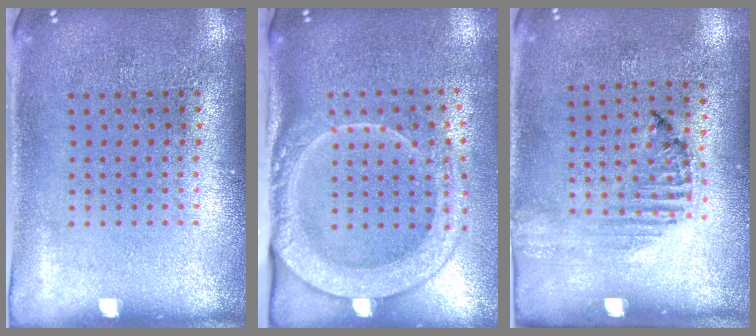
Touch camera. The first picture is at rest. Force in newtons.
{"total": 2.5, "press": 1.9, "slide": 1.6}
{"total": 1.3, "press": 1.2, "slide": 0.4}